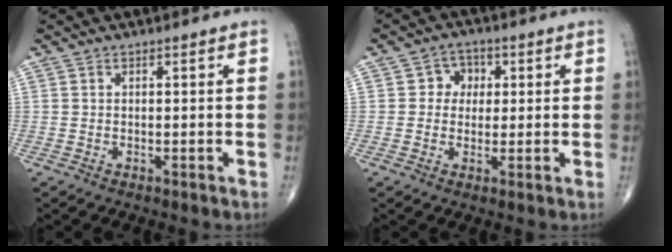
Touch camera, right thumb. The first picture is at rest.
{"total": 4.6, "force": [0.8, 4.1, 1.8], "torque": [0.009, 0.007, 0.003]}